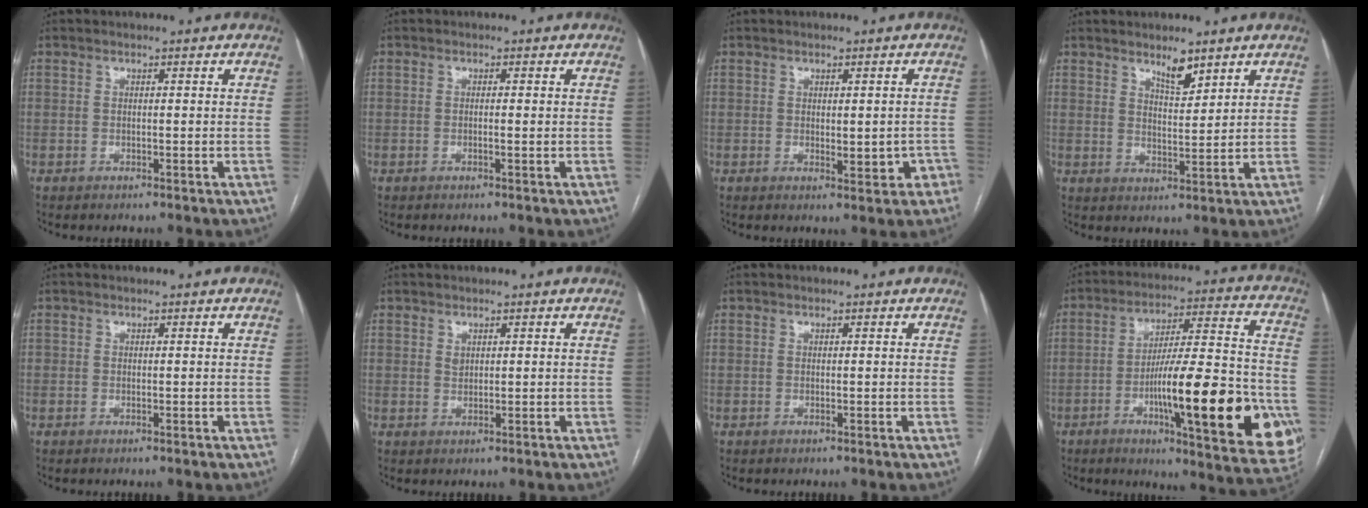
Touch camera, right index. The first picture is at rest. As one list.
[{"total": 0.7, "force": [0.0, 0.0, 0.7], "torque": [-0.014, 0.001, 0.002]}, {"total": 3.7, "force": [-1.0, 1.8, 3.1], "torque": [-0.029, 0.003, -0.003]}, {"total": 4.1, "force": [3.2, 0.9, 2.3], "torque": [-0.042, -0.007, 0.058]}, {"total": 0.0}, {"total": 1.0, "force": [0.5, 0.6, 0.5], "torque": [-0.007, -0.001, 0.013]}, {"total": 0.0}, {"total": 25.3, "force": [-7.5, 3.4, 24.0], "torque": [-0.294, -0.002, -0.097]}]